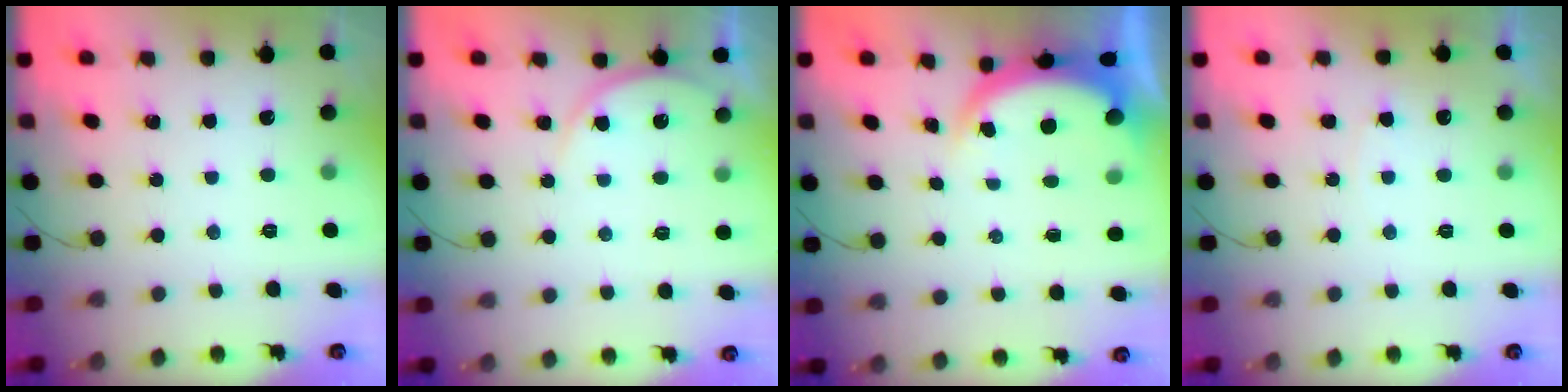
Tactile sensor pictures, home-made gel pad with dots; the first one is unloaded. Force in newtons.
{"total": 5.0, "press": 5.0, "slide": 0.5}
{"total": 4.5, "press": 4.4, "slide": 0.8}
{"total": 3.7, "press": 3.6, "slide": 0.4}